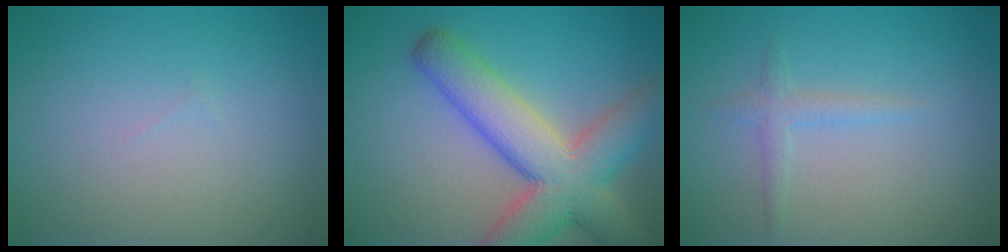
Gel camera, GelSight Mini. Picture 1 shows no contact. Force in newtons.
{"total": 8.9, "press": 8.9, "slide": 0.4}
{"total": 1.4, "press": 1.4, "slide": 0.1}